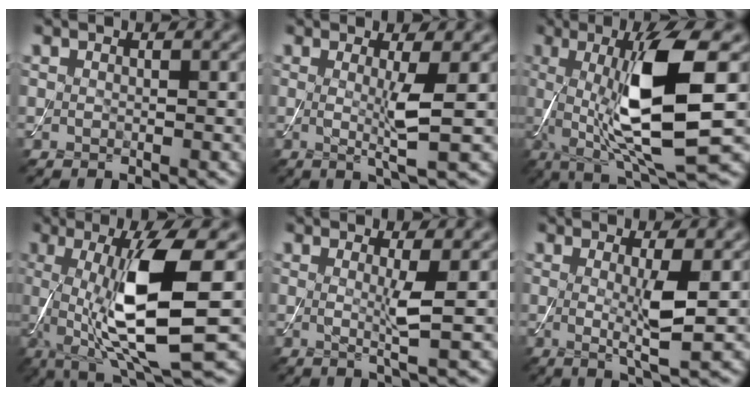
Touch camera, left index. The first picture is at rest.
{"total": 3.4, "force": [0.1, 0.3, 3.4], "torque": [-0.064, -0.011, 0.000]}
{"total": 11.5, "force": [0.4, 2.5, 11.2], "torque": [-0.185, -0.004, 0.014]}
{"total": 11.5, "force": [0.1, 2.7, 11.1], "torque": [-0.187, -0.006, 0.008]}
{"total": 2.6, "force": [0.1, 0.2, 2.6], "torque": [-0.052, -0.009, -0.002]}
{"total": 3.9, "force": [0.0, 0.5, 3.9], "torque": [-0.074, -0.011, 0.003]}